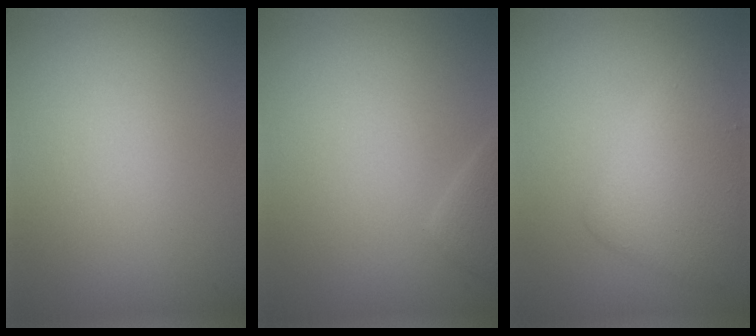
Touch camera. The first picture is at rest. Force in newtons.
{"total": 1.5, "press": 1.5, "slide": 0.2}
{"total": 4.5, "press": 4.5, "slide": 0.1}